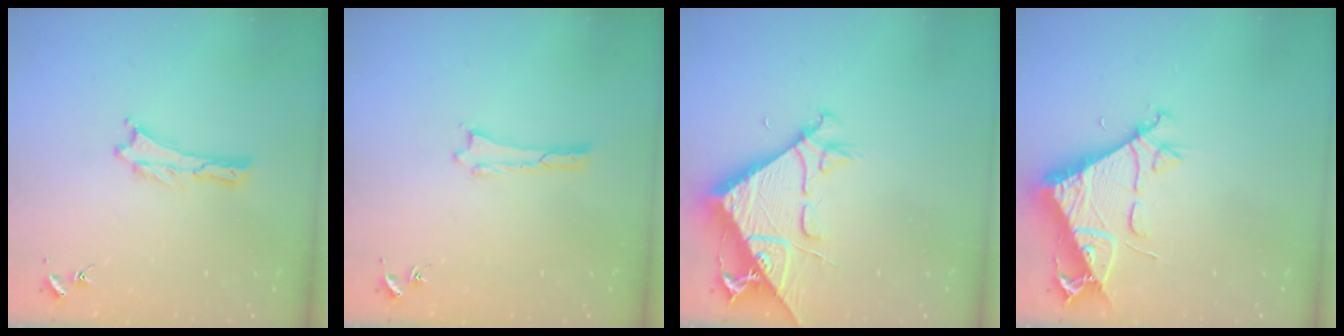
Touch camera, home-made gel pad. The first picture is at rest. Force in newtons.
{"total": 0.0}
{"total": 8.6, "press": 8.5, "slide": 1.0}
{"total": 8.4, "press": 8.3, "slide": 0.7}